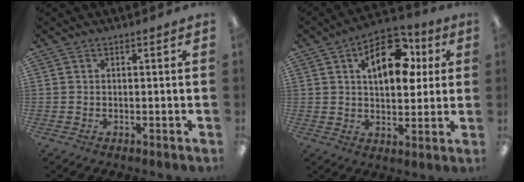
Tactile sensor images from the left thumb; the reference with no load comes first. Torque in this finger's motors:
{"motor_torque": [0.37, 0.29, -0.08, 0.10, 0.07]}